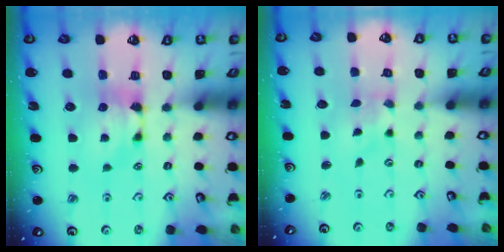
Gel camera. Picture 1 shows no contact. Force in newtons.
{"total": 4.1, "press": 4.1, "slide": 0.6}